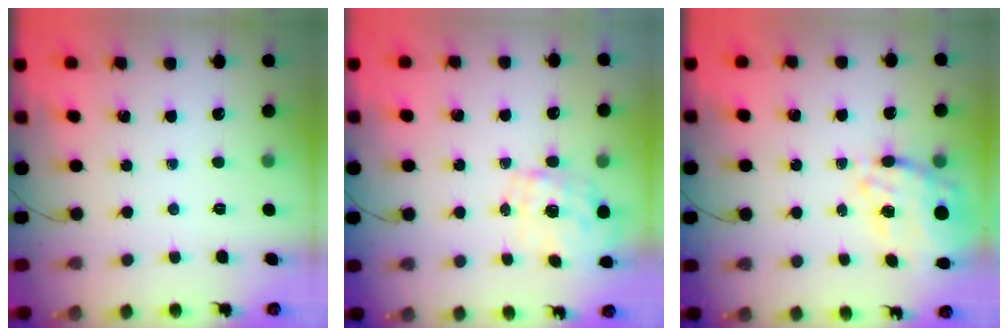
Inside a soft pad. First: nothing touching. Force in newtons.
{"total": 1.7, "press": 1.5, "slide": 0.7}
{"total": 11.2, "press": 10.4, "slide": 4.3}